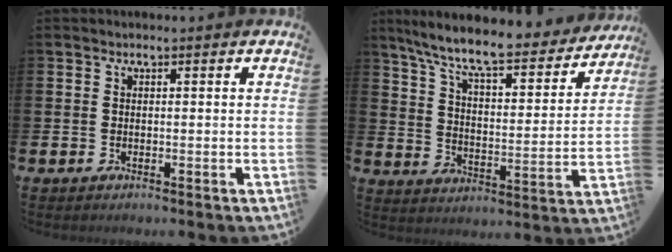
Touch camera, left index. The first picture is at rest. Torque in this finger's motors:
{"motor_torque": [1.17, -0.97, 1.05, 0.21]}